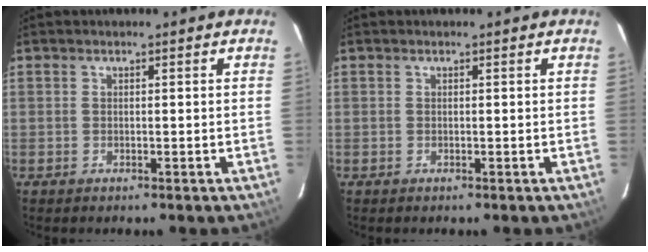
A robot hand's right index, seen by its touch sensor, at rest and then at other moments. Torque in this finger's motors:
{"motor_torque": [0.00, 0.00, 0.00, 0.00]}